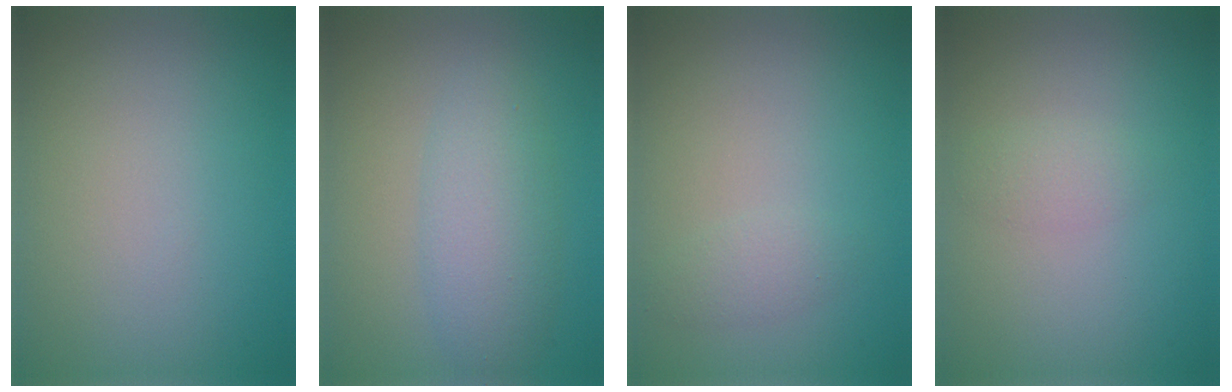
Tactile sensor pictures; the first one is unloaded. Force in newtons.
{"total": 4.0, "press": 4.0, "slide": 0.1}
{"total": 1.2, "press": 1.2, "slide": 0.0}
{"total": 1.2, "press": 1.2, "slide": 0.1}